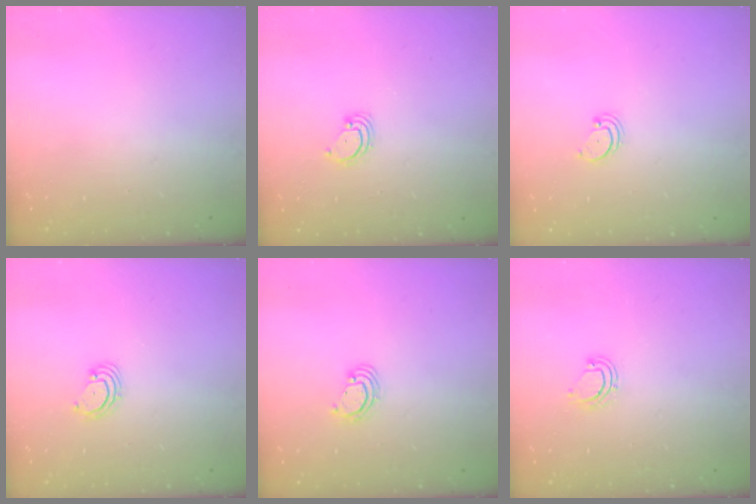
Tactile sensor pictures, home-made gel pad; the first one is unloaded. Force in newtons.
{"total": 2.8, "press": 2.8, "slide": 0.2}
{"total": 2.2, "press": 2.2, "slide": 0.2}
{"total": 2.7, "press": 2.7, "slide": 0.3}
{"total": 2.8, "press": 2.8, "slide": 0.2}
{"total": 5.4, "press": 5.4, "slide": 0.5}